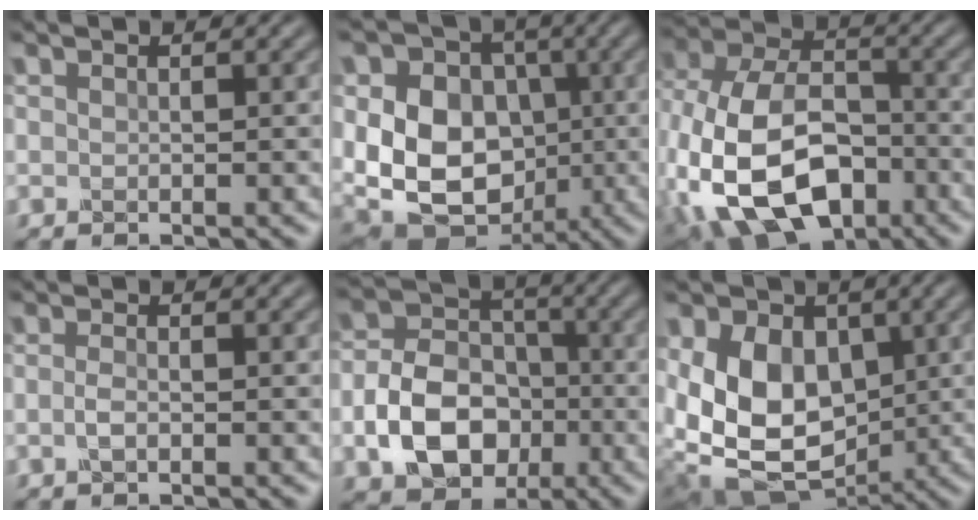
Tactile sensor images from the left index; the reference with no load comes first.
{"total": 12.9, "force": [-0.9, 10.7, 7.2], "torque": [-0.139, -0.002, -0.024]}
{"total": 16.3, "force": [-5.4, 11.1, 10.7], "torque": [-0.243, -0.019, -0.088]}
{"total": 0.8, "force": [-0.3, 0.2, 0.7], "torque": [-0.028, 0.003, -0.007]}
{"total": 7.7, "force": [-2.5, 5.8, 4.5], "torque": [-0.090, 0.002, -0.051]}
{"total": 12.1, "force": [0.1, 9.5, 7.5], "torque": [-0.125, -0.005, -0.010]}